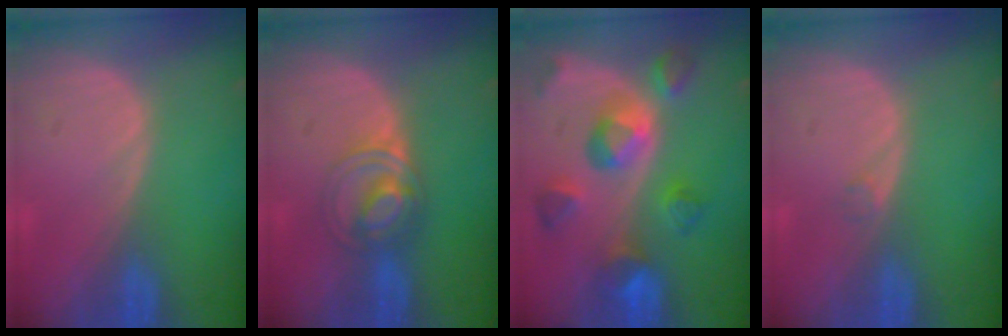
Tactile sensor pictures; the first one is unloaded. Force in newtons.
{"total": 5.9, "press": 5.4, "slide": 2.4}
{"total": 9.5, "press": 8.6, "slide": 3.9}
{"total": 0.8, "press": 0.8, "slide": 0.1}